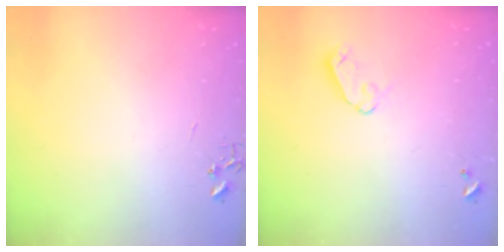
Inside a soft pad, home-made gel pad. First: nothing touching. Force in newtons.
{"total": 6.2, "press": 6.2, "slide": 0.6}